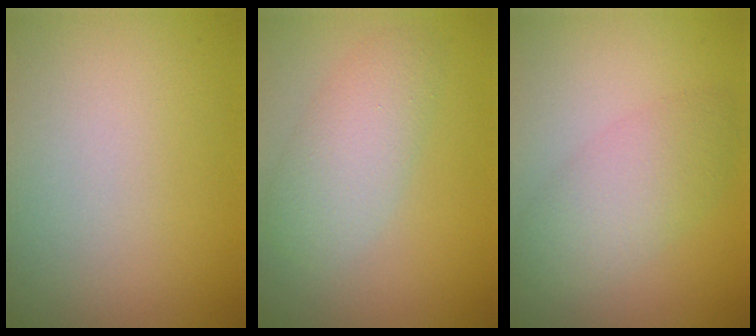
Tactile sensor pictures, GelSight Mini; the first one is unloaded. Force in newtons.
{"total": 3.8, "press": 3.8, "slide": 0.1}
{"total": 4.1, "press": 4.1, "slide": 0.3}